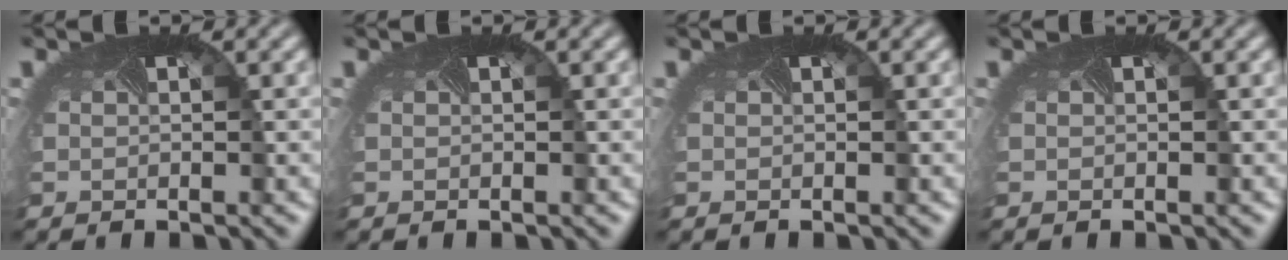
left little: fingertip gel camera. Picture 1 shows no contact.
{"total": 0.0}
{"total": 0.0}
{"total": 0.0}